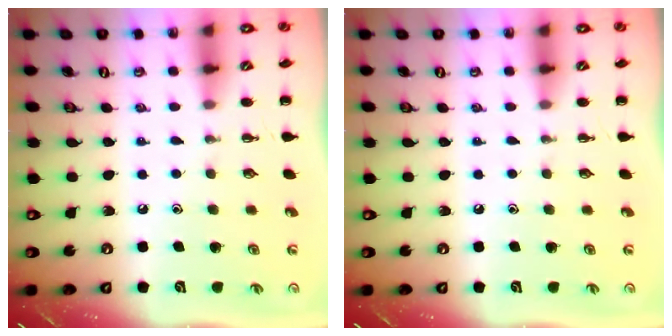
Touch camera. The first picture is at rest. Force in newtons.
{"total": 0.0}